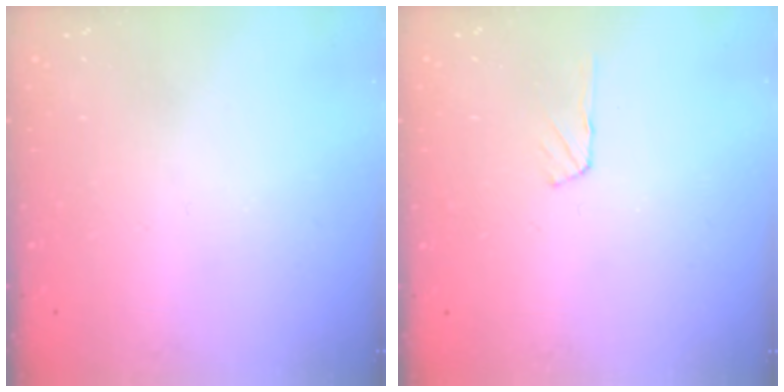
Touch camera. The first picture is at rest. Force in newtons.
{"total": 4.0, "press": 3.9, "slide": 0.4}